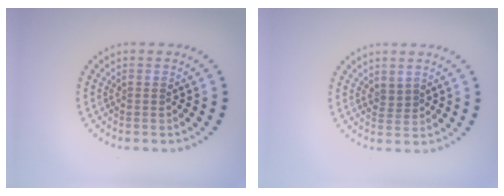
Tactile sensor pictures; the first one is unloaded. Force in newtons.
{"total": 0.7, "press": 0.4, "slide": 0.5}